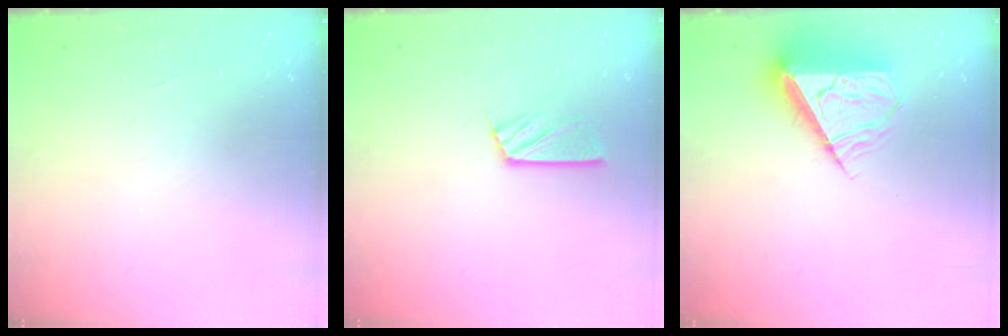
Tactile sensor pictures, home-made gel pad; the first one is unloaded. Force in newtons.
{"total": 5.8, "press": 5.8, "slide": 0.3}
{"total": 8.5, "press": 8.4, "slide": 1.3}